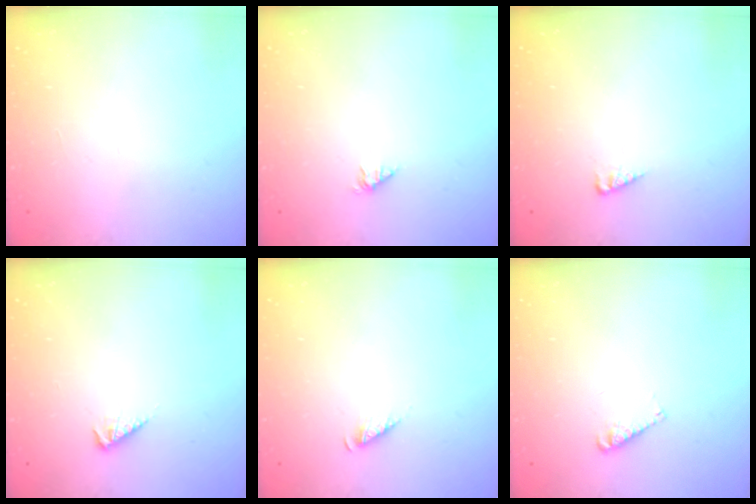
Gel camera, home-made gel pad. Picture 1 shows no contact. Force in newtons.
{"total": 1.0, "press": 1.0, "slide": 0.2}
{"total": 2.9, "press": 2.9, "slide": 0.4}
{"total": 3.2, "press": 3.2, "slide": 0.6}
{"total": 2.8, "press": 2.8, "slide": 0.4}
{"total": 2.7, "press": 2.7, "slide": 0.4}